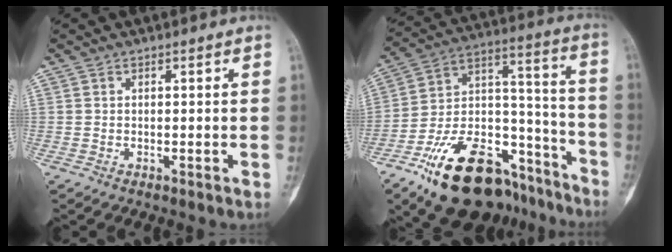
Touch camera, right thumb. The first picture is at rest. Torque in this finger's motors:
{"motor_torque": [2.96, 1.61, 1.46, -1.31, 0.47]}